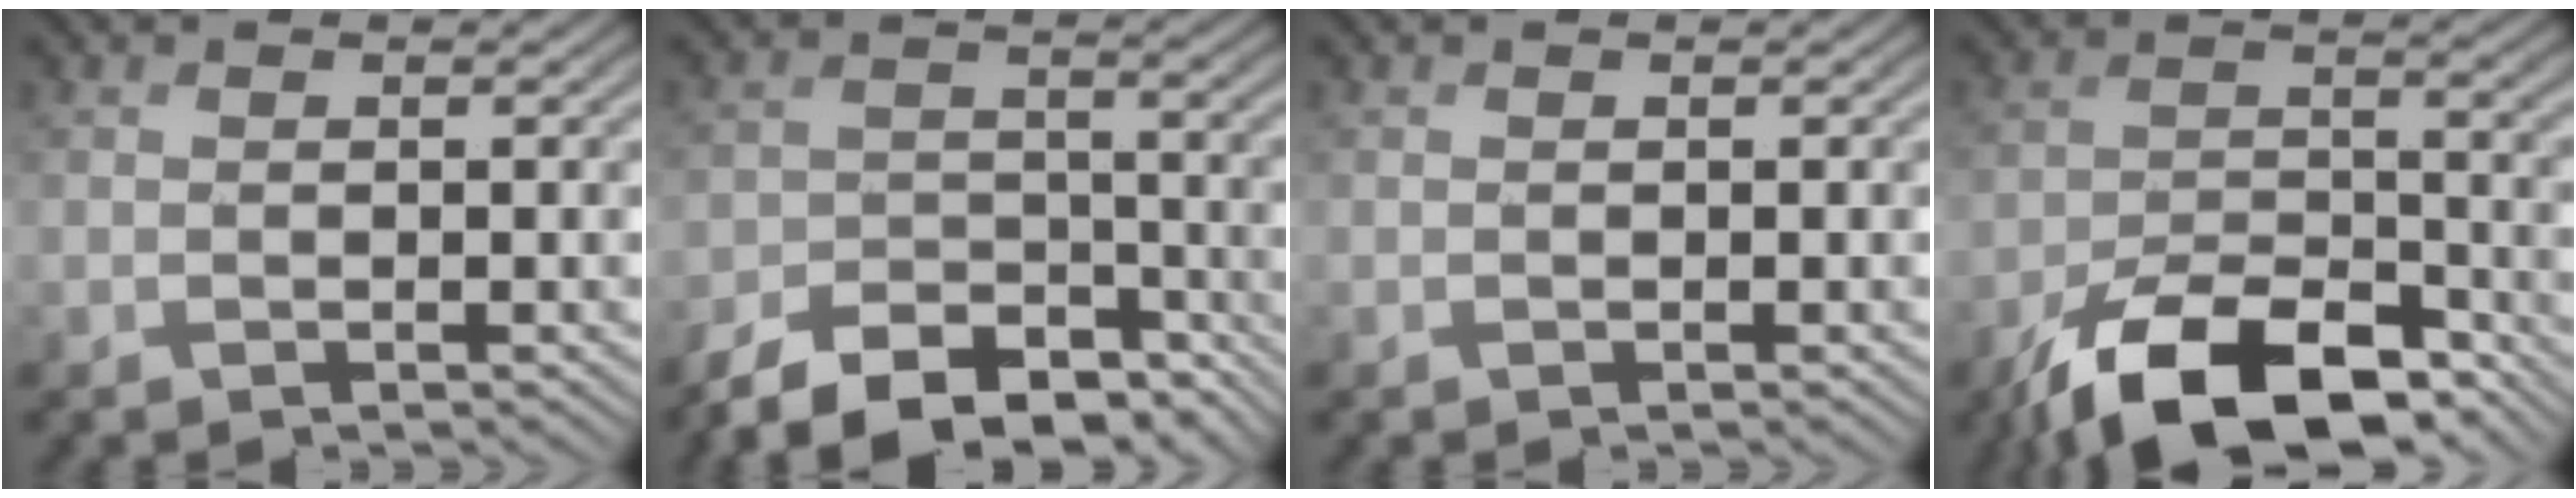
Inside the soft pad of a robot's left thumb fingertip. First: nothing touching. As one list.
[{"total": 11.9, "force": [-10.1, 4.9, 3.9], "torque": [-0.060, -0.023, -0.158]}, {"total": 0.0}, {"total": 12.7, "force": [-9.2, 5.4, 7.0], "torque": [-0.117, -0.009, -0.170]}]